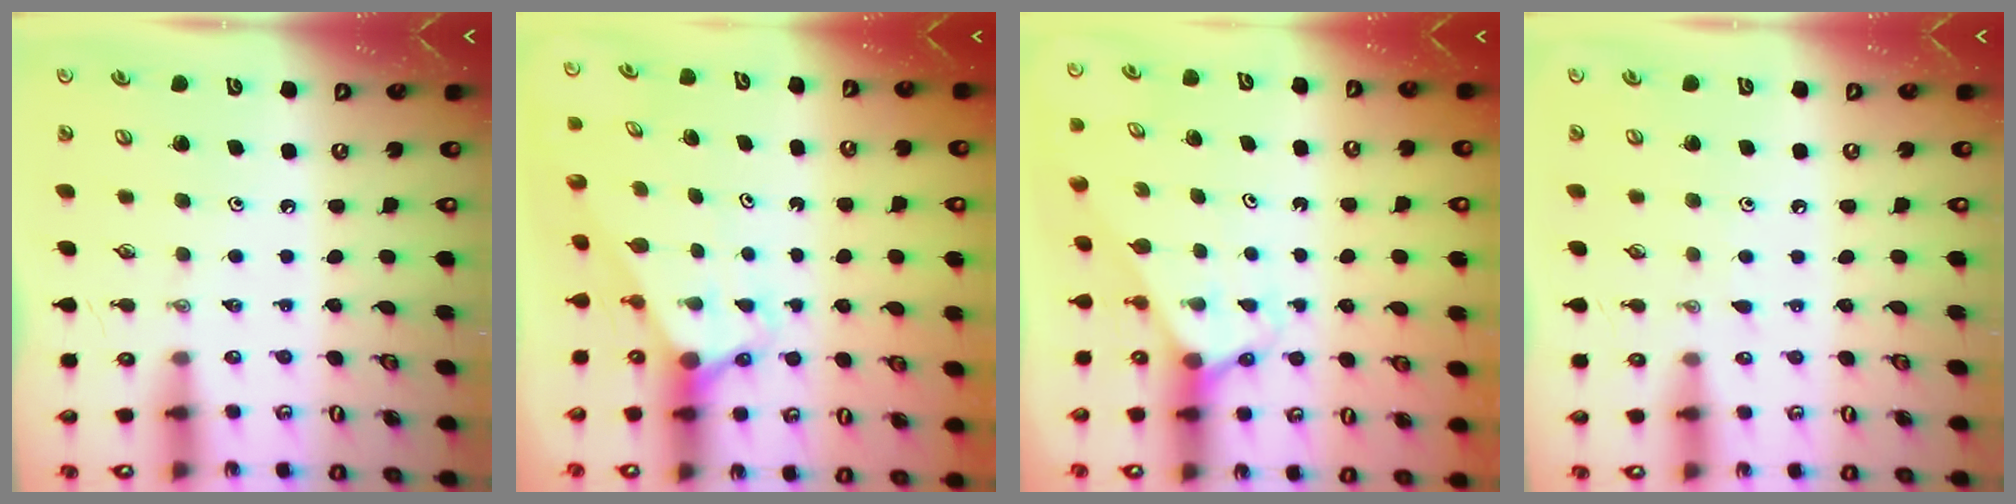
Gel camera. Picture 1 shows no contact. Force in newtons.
{"total": 2.7, "press": 2.7, "slide": 0.0}
{"total": 2.4, "press": 2.4, "slide": 0.1}
{"total": 3.7, "press": 3.7, "slide": 0.5}